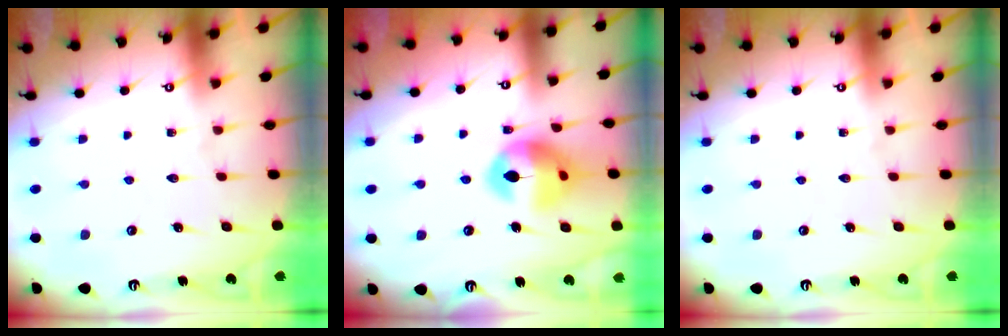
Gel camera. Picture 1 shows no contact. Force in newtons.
{"total": 14.4, "press": 14.3, "slide": 1.7}
{"total": 0.0}